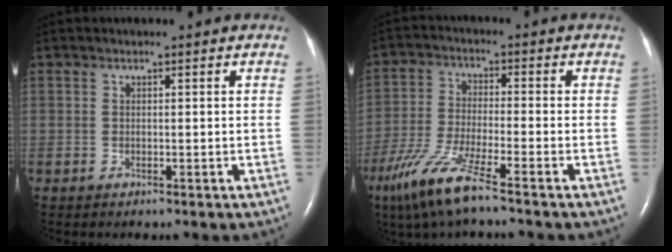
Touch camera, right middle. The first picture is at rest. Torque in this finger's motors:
{"motor_torque": [1.10, -1.04, 0.23, 0.14]}